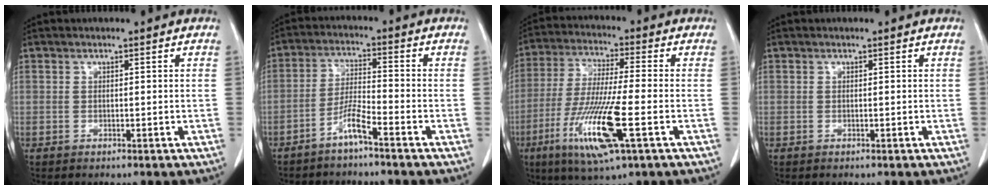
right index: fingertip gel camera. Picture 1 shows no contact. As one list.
[{"total": 4.8, "force": [-3.5, -0.3, 3.2], "torque": [-0.069, 0.000, -0.074]}, {"total": 14.2, "force": [-5.2, 0.8, 13.1], "torque": [-0.269, -0.028, -0.093]}, {"total": 0.0}]